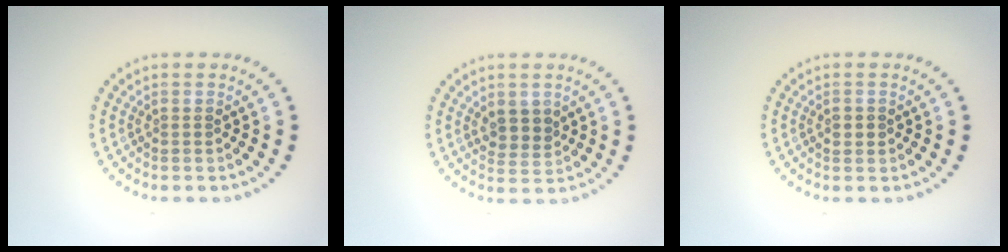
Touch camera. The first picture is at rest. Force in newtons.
{"total": 2.2, "press": 1.9, "slide": 1.0}
{"total": 1.1, "press": 1.0, "slide": 0.2}